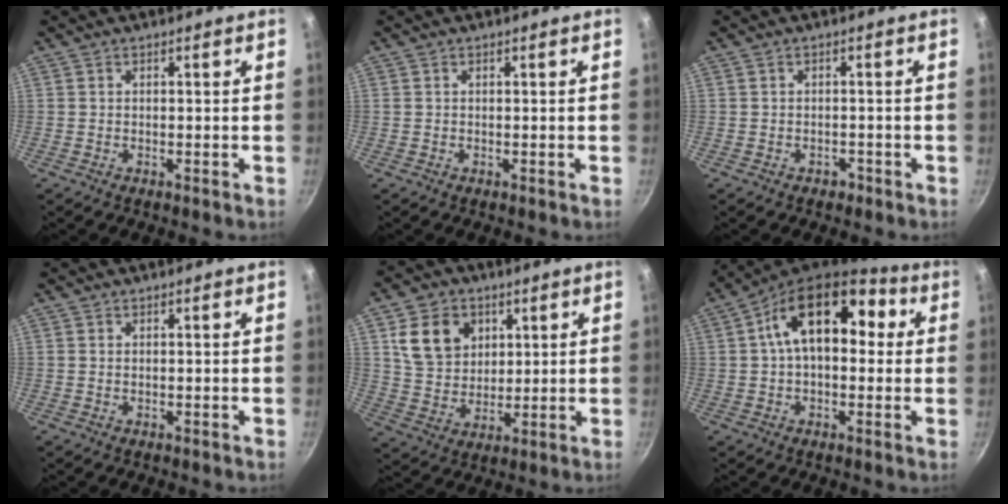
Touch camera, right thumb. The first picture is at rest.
{"total": 0.0}
{"total": 1.4, "force": [-0.9, 1.0, 0.4], "torque": [0.000, 0.005, -0.015]}
{"total": 0.0}
{"total": 11.8, "force": [4.3, 9.4, 5.7], "torque": [-0.070, -0.012, 0.087]}
{"total": 17.5, "force": [3.5, 10.2, 13.8], "torque": [-0.191, 0.038, 0.042]}